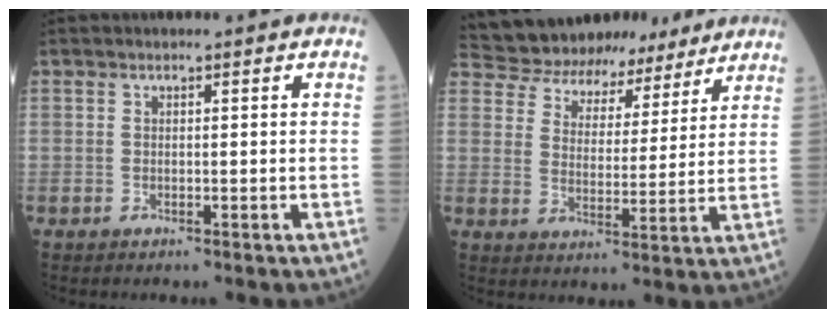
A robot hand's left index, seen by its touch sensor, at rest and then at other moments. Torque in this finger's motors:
{"motor_torque": [-1.11, -1.03, -0.87, 0.04]}